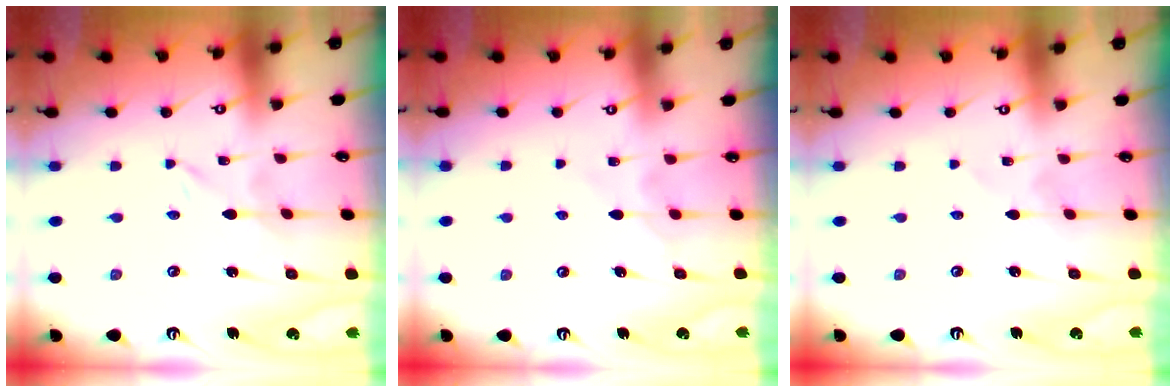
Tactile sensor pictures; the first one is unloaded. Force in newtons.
{"total": 5.6, "press": 5.5, "slide": 0.7}
{"total": 0.0}